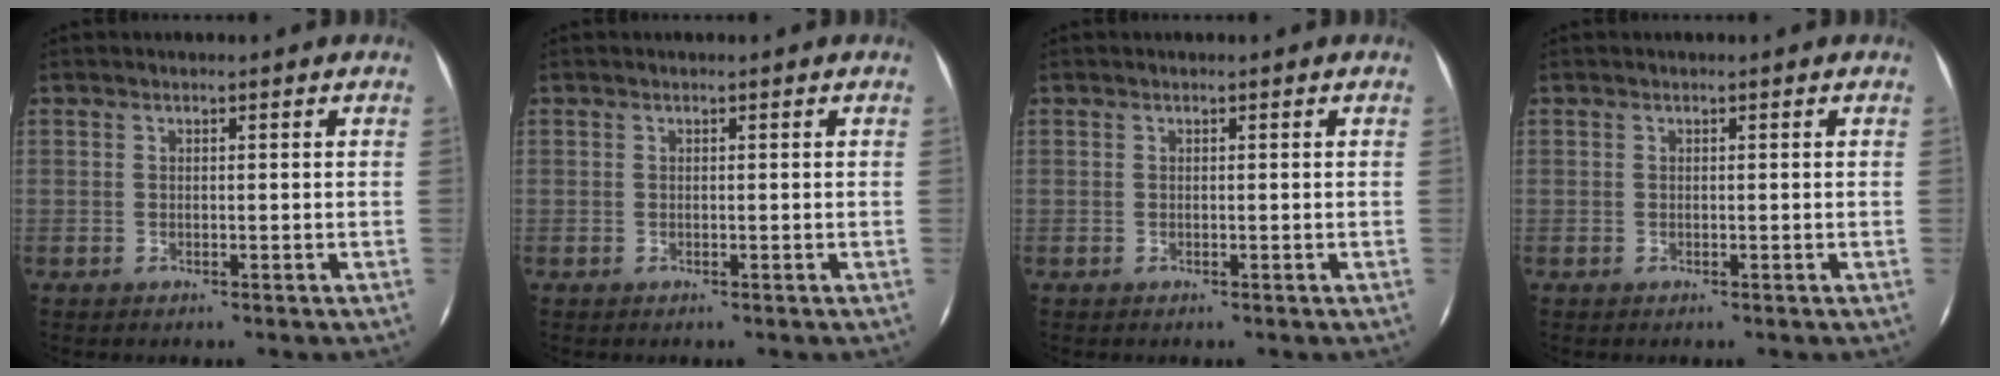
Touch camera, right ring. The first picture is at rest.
{"total": 0.0}
{"total": 0.0}
{"total": 0.0}